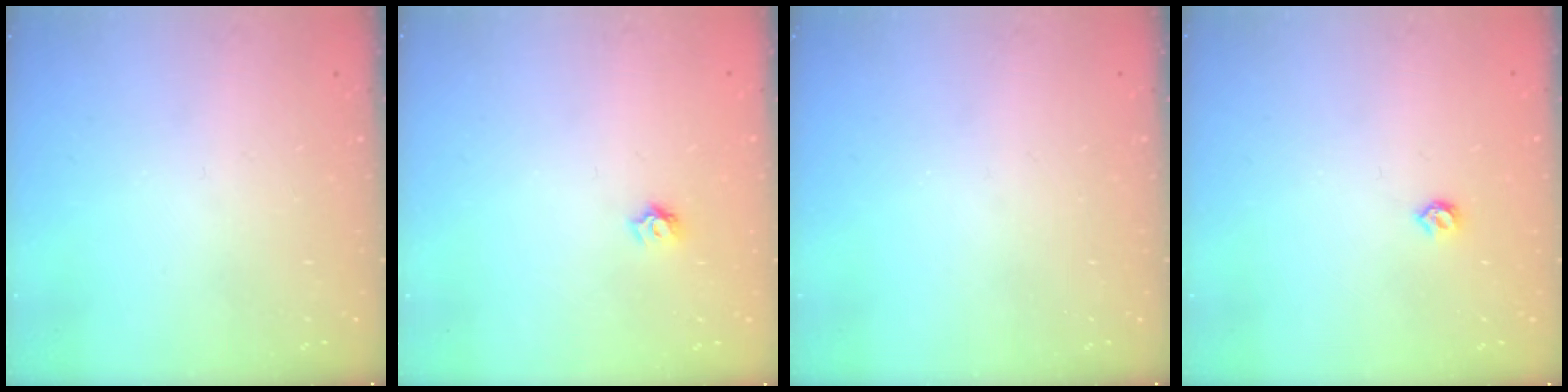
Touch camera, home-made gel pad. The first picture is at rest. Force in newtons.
{"total": 4.2, "press": 4.2, "slide": 0.4}
{"total": 0.0}
{"total": 4.2, "press": 4.2, "slide": 0.7}